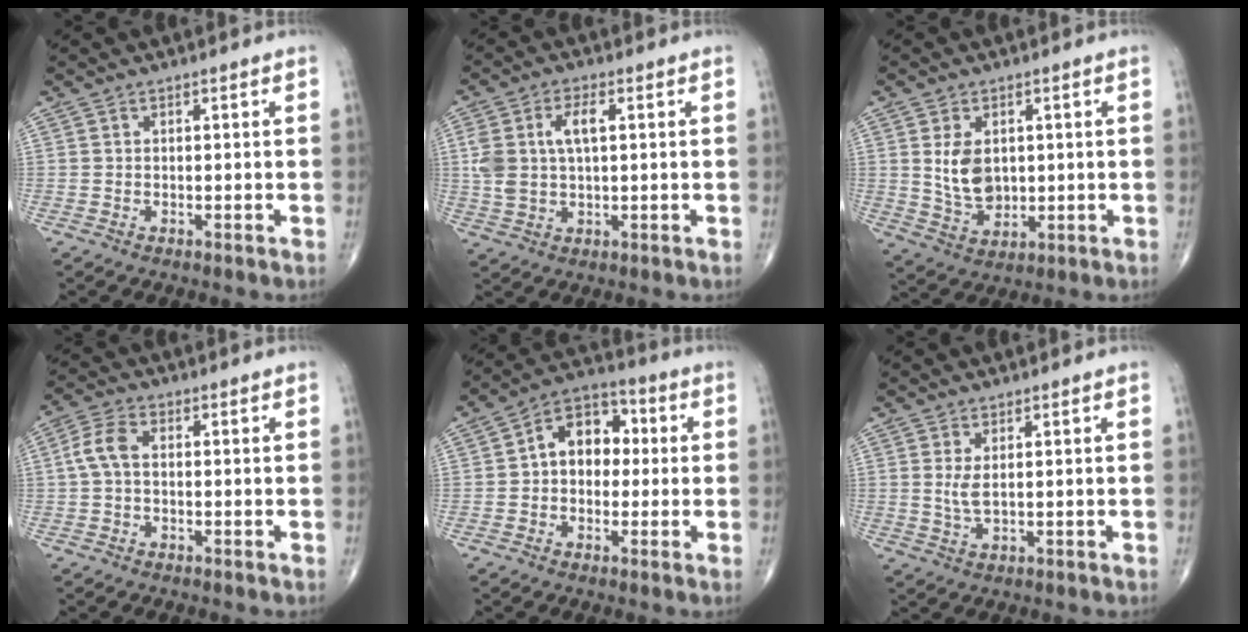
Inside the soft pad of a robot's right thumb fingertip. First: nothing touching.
{"total": 8.1, "force": [1.7, 4.1, 6.7], "torque": [-0.145, 0.011, 0.036]}
{"total": 7.6, "force": [1.2, 5.2, 5.4], "torque": [-0.079, -0.014, 0.036]}
{"total": 4.9, "force": [0.1, 2.9, 4.0], "torque": [-0.088, 0.016, -0.004]}
{"total": 10.3, "force": [0.8, 7.4, 7.1], "torque": [-0.077, 0.029, -0.001]}
{"total": 2.7, "force": [0.7, 0.9, 2.5], "torque": [-0.053, -0.009, 0.021]}